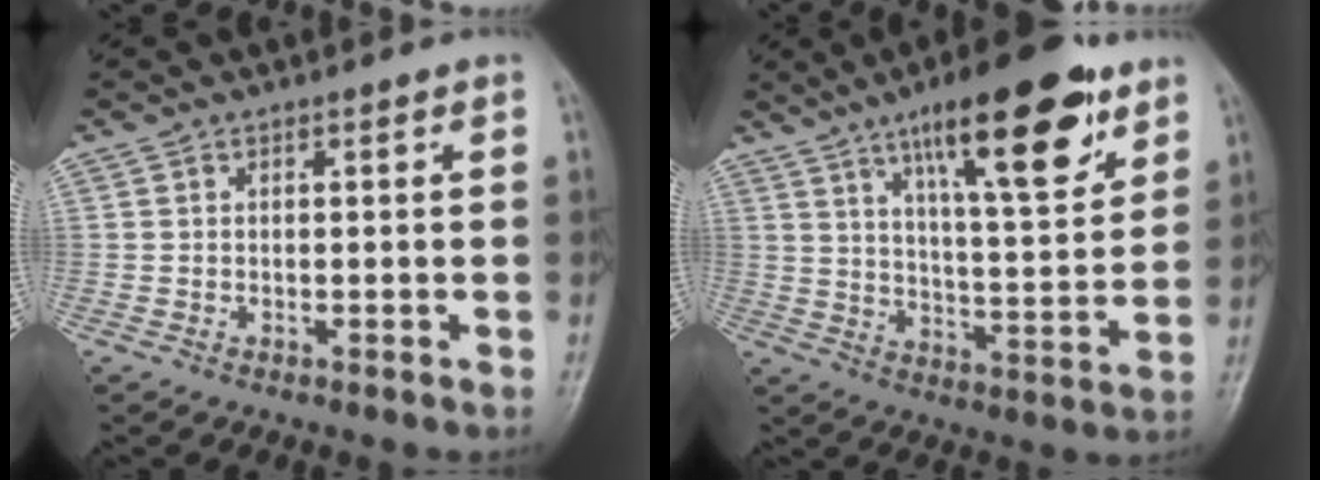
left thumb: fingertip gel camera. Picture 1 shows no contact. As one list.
[{"total": 19.4, "force": [11.2, 5.5, 14.9], "torque": [-0.195, -0.049, 0.176]}]